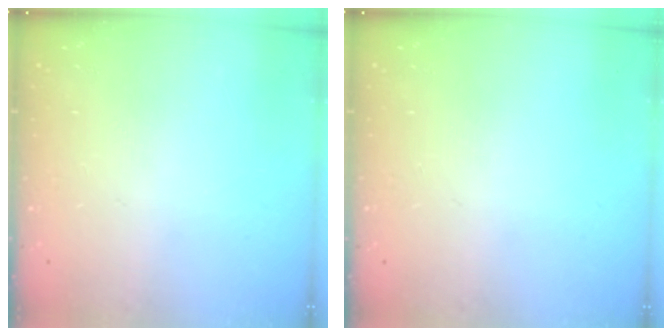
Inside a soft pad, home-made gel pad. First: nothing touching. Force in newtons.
{"total": 0.0}